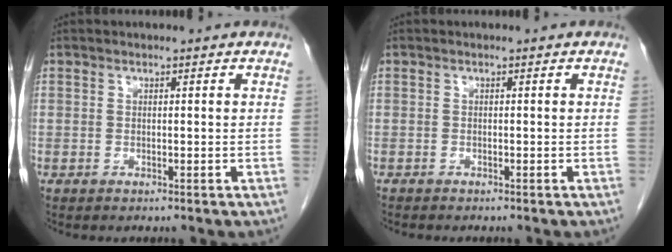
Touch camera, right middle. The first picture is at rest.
{"total": 1.0, "force": [-0.9, 0.2, 0.3], "torque": [-0.009, -0.001, -0.014]}